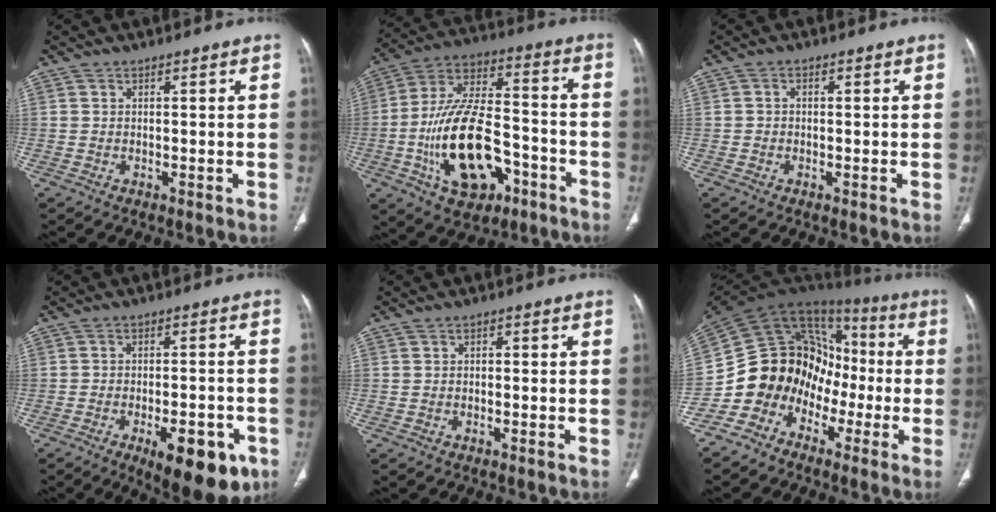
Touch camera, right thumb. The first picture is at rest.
{"total": 21.1, "force": [-7.3, 11.7, 16.0], "torque": [-0.273, 0.046, -0.113]}
{"total": 0.8, "force": [-0.1, 0.7, 0.4], "torque": [-0.003, 0.003, -0.004]}
{"total": 13.5, "force": [-6.5, 5.5, 10.5], "torque": [-0.121, 0.017, -0.081]}
{"total": 1.0, "force": [-0.1, 0.7, 0.6], "torque": [-0.004, 0.003, -0.006]}
{"total": 16.4, "force": [-6.7, 13.3, 6.9], "torque": [-0.086, 0.096, -0.126]}